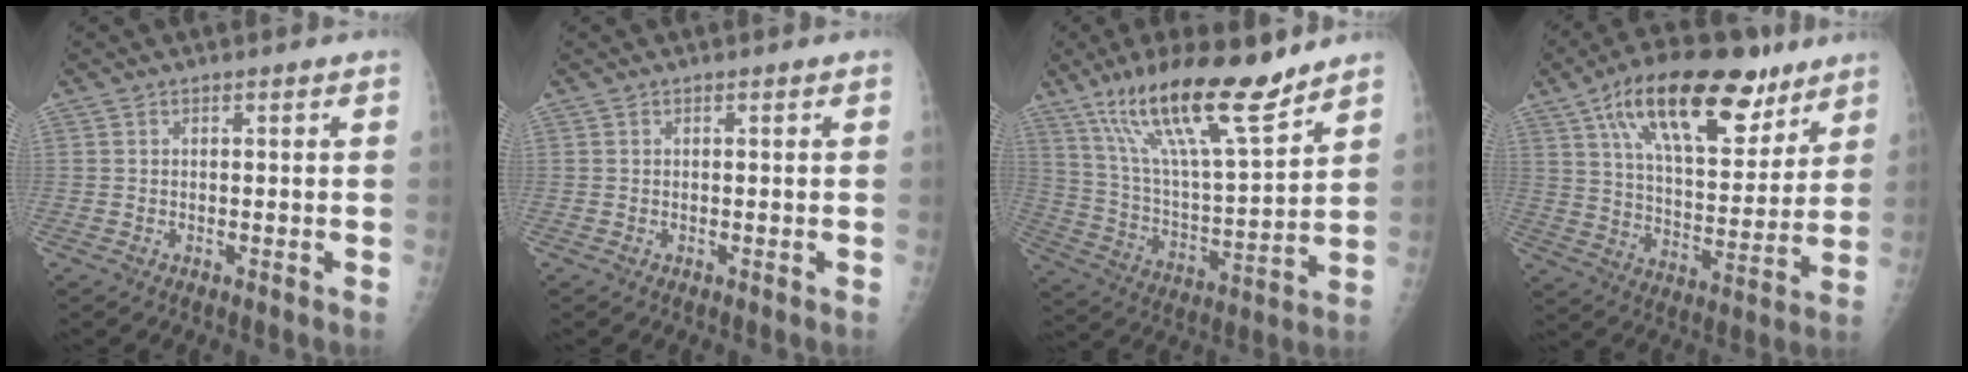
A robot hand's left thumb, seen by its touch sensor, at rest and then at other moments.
{"total": 0.0}
{"total": 20.1, "force": [14.2, 4.1, 13.6], "torque": [-0.218, -0.069, 0.253]}
{"total": 23.3, "force": [13.3, 10.4, 16.1], "torque": [-0.224, -0.032, 0.220]}